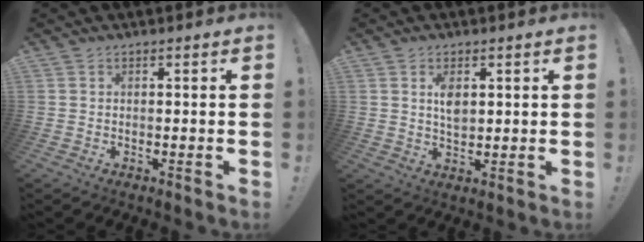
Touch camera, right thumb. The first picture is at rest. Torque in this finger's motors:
{"motor_torque": [0.85, 0.23, -0.05, 0.01, 0.01]}